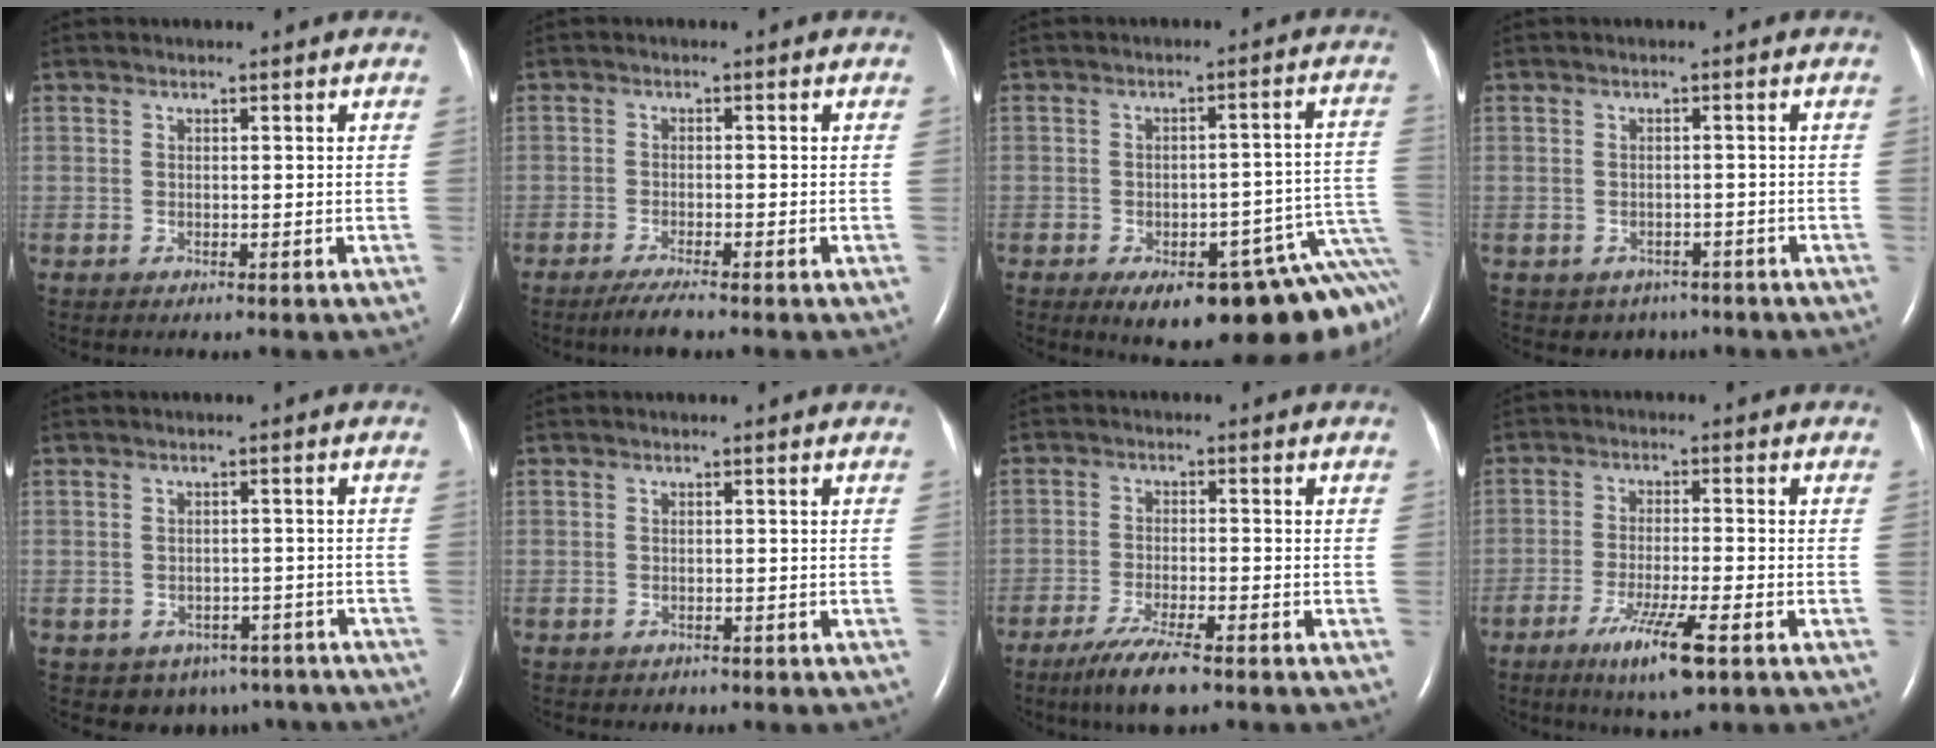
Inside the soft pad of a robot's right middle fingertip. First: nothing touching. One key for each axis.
{"total": 3.1, "fx": -2.5, "fy": 0.1, "fz": 1.9, "tx": -0.044, "ty": -0.009, "tz": -0.047}
{"total": 17.4, "fx": -11.1, "fy": 5.3, "fz": 12.2, "tx": -0.065, "ty": 0.033, "tz": -0.130}
{"total": 3.9, "fx": -2.7, "fy": 2.8, "fz": 0.4, "tx": -0.010, "ty": 0.011, "tz": -0.029}
{"total": 7.8, "fx": -5.4, "fy": 5.3, "fz": 1.8, "tx": -0.022, "ty": 0.011, "tz": -0.056}
{"total": 1.5, "fx": -1.2, "fy": 0.9, "fz": 0.3, "tx": -0.017, "ty": 0.001, "tz": -0.009}
{"total": 7.0, "fx": -5.0, "fy": 0.9, "fz": 4.8, "tx": -0.097, "ty": -0.017, "tz": -0.087}
{"total": 8.2, "fx": -4.6, "fy": 0.4, "fz": 6.8, "tx": -0.129, "ty": -0.019, "tz": -0.078}